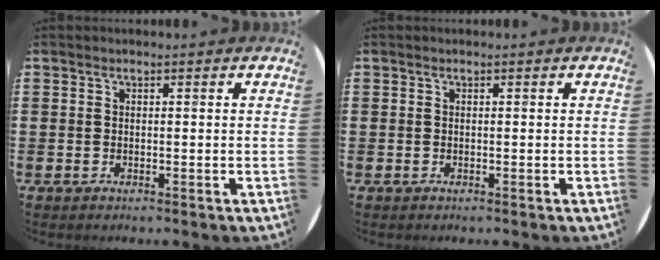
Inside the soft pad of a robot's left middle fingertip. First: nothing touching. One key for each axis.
{"total": 0.0}